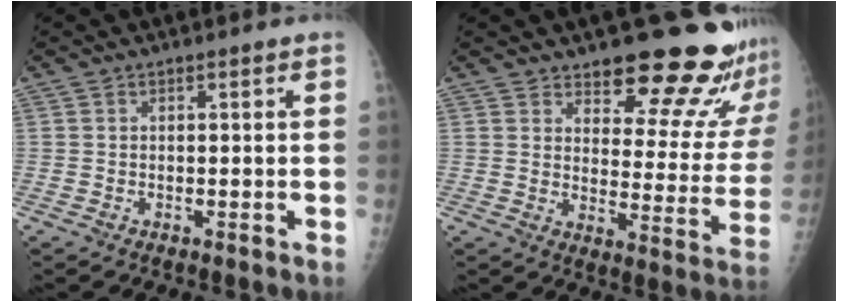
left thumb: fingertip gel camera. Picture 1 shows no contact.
{"total": 18.4, "force": [15.9, 5.3, 7.6], "torque": [-0.047, -0.136, 0.198]}